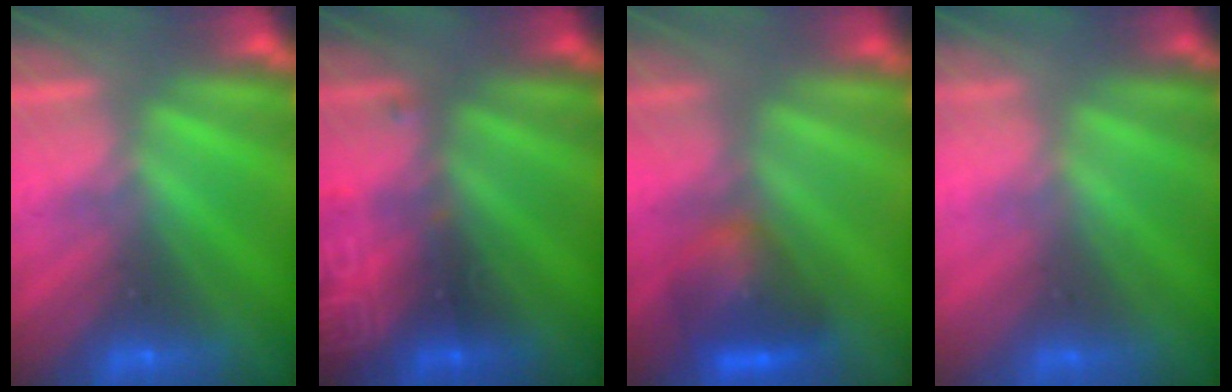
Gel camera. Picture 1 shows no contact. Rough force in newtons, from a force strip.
{"total": 2.9}
{"total": 7.0}
{"total": 2.3}